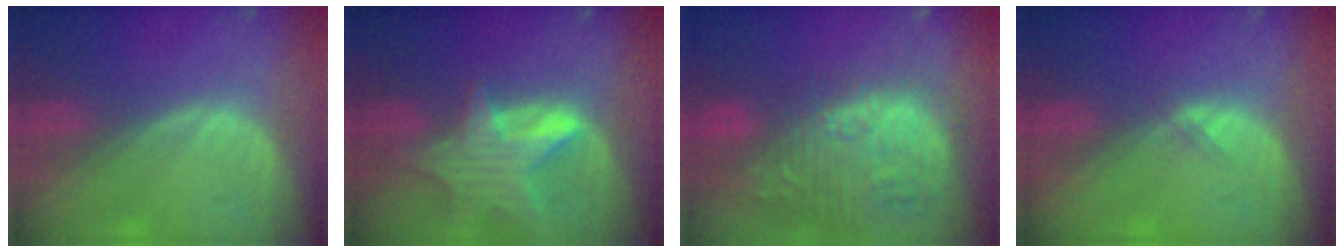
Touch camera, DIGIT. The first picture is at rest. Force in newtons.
{"total": 8.2, "press": 7.3, "slide": 3.8}
{"total": 15.4, "press": 13.0, "slide": 8.2}
{"total": 1.1, "press": 0.8, "slide": 0.7}